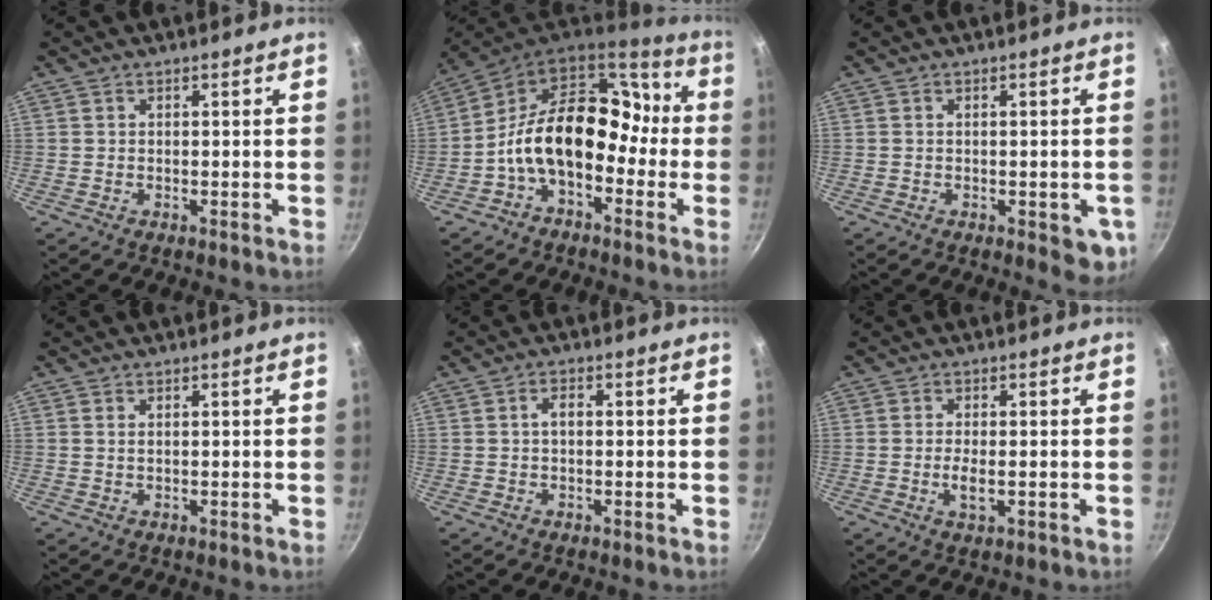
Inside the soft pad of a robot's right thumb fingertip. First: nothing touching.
{"total": 18.9, "force": [-3.3, 12.6, 13.7], "torque": [-0.179, 0.072, -0.077]}
{"total": 6.2, "force": [-1.8, 2.5, 5.3], "torque": [-0.044, -0.001, -0.020]}
{"total": 0.8, "force": [0.2, 0.4, 0.7], "torque": [-0.013, 0.000, 0.003]}
{"total": 1.8, "force": [0.0, 1.1, 1.5], "torque": [-0.027, 0.010, -0.002]}
{"total": 3.1, "force": [-0.6, 1.1, 2.9], "torque": [-0.063, -0.003, -0.013]}